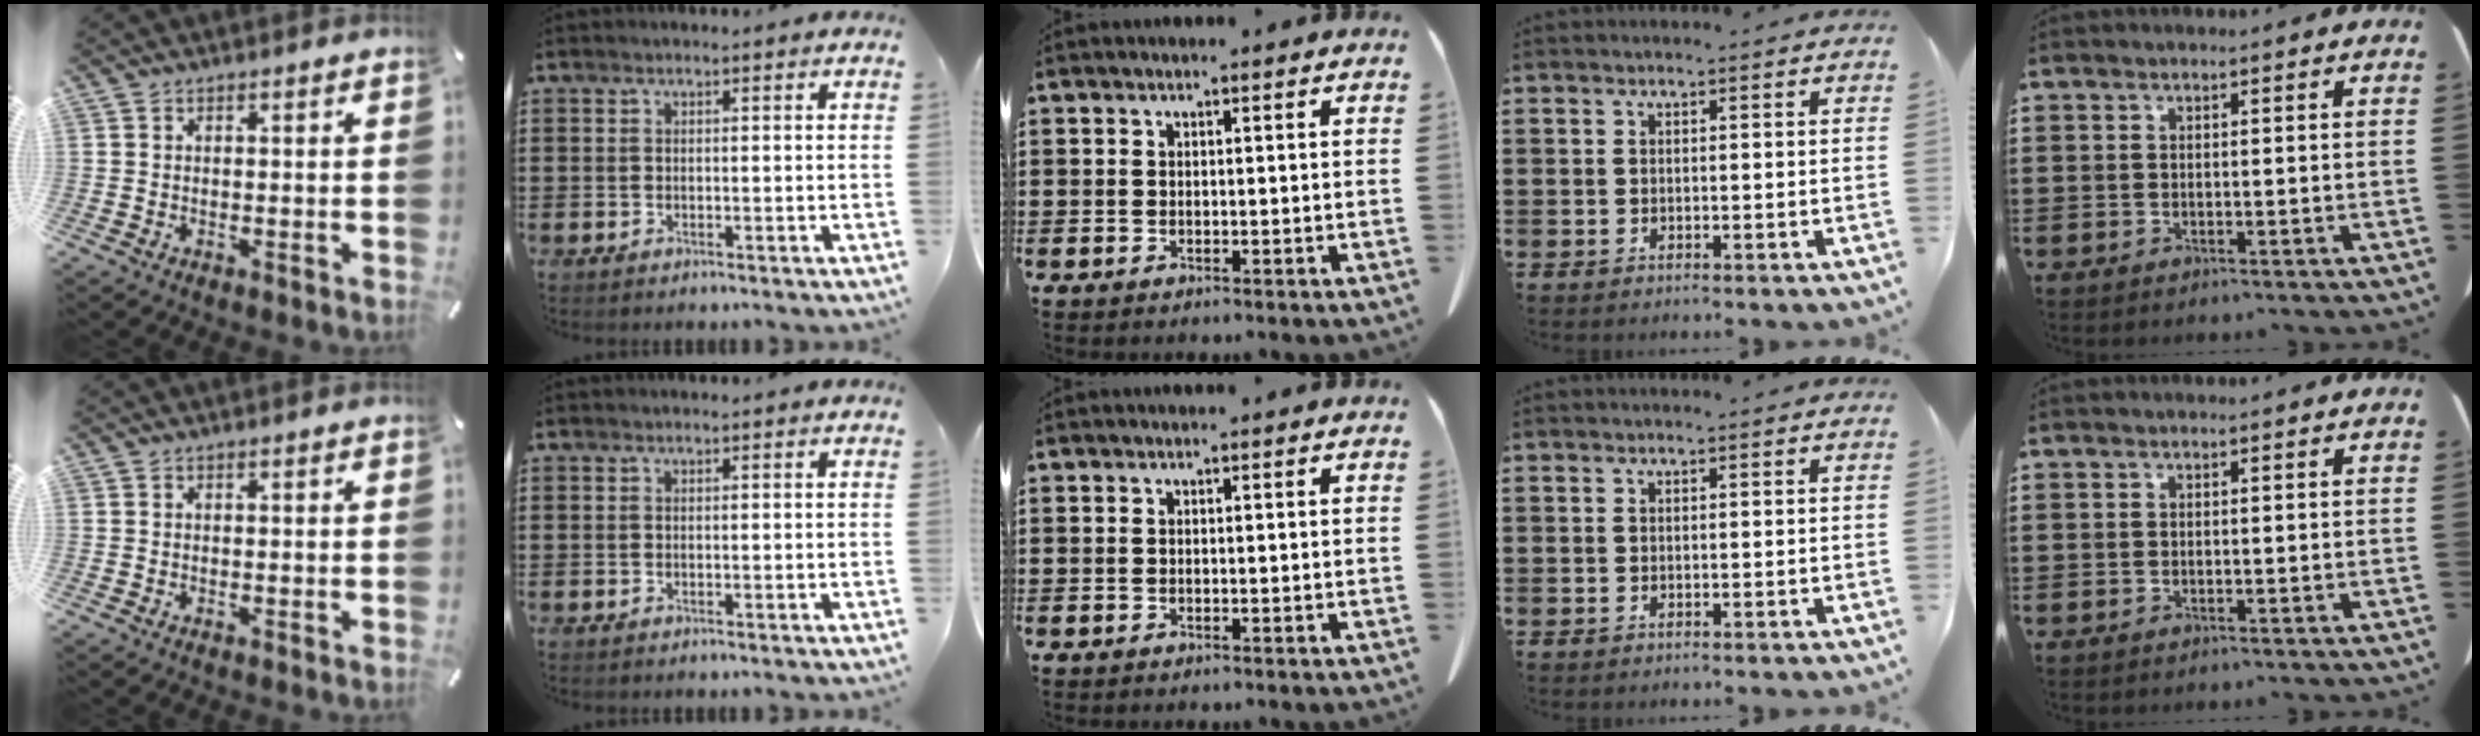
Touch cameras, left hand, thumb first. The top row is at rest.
{}